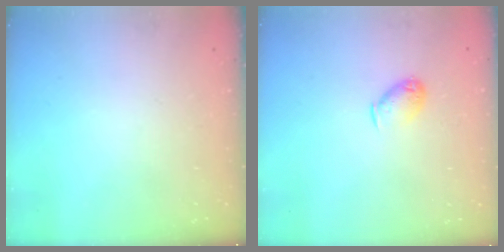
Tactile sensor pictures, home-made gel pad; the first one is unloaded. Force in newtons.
{"total": 5.9, "press": 5.8, "slide": 0.4}